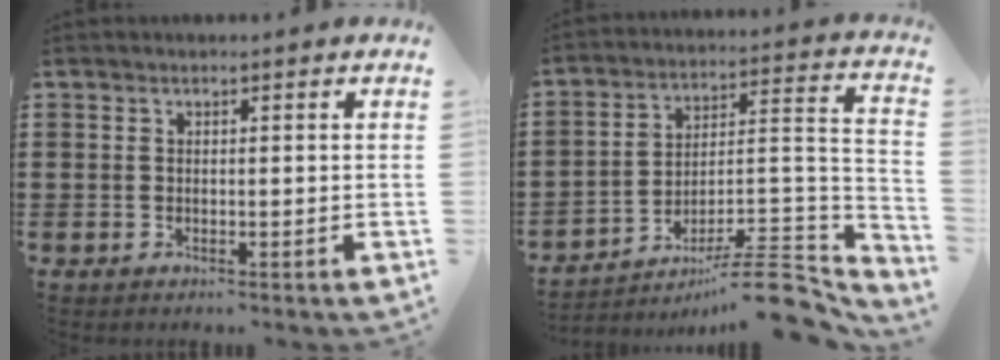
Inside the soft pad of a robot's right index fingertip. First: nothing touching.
{"total": 10.1, "force": [-7.7, 2.3, 6.2], "torque": [-0.086, 0.026, -0.147]}